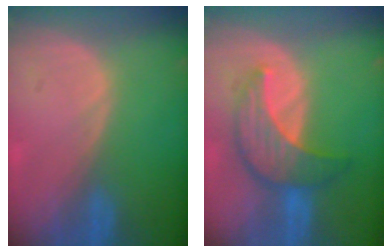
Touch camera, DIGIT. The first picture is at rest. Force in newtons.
{"total": 7.5, "press": 7.4, "slide": 1.2}